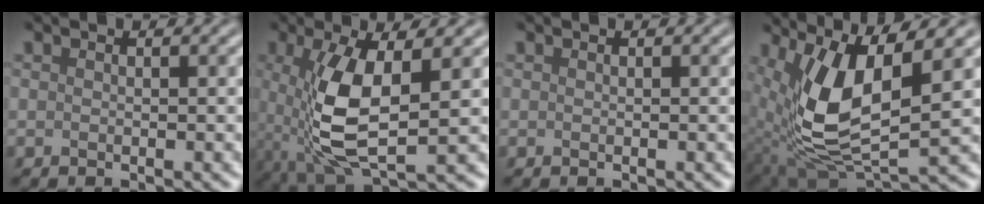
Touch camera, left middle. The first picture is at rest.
{"total": 7.4, "force": [0.2, 2.7, 6.9], "torque": [-0.154, -0.013, 0.011]}
{"total": 0.0}
{"total": 9.6, "force": [2.1, 3.9, 8.5], "torque": [-0.190, -0.013, 0.045]}